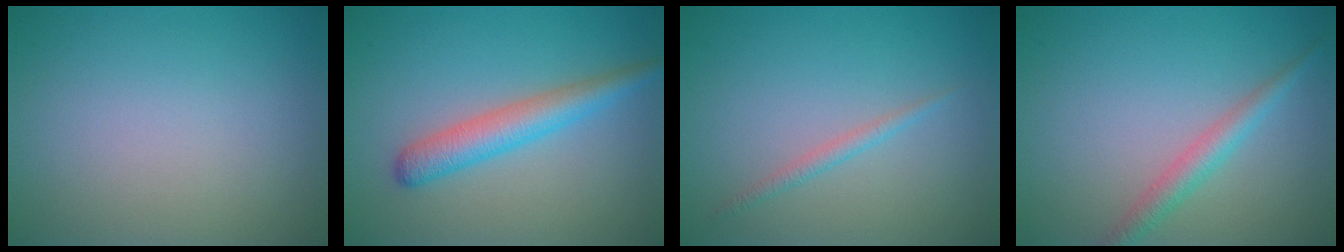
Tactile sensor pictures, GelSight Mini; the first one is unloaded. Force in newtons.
{"total": 3.7, "press": 3.7, "slide": 0.1}
{"total": 1.1, "press": 1.1, "slide": 0.1}
{"total": 2.3, "press": 2.3, "slide": 0.1}